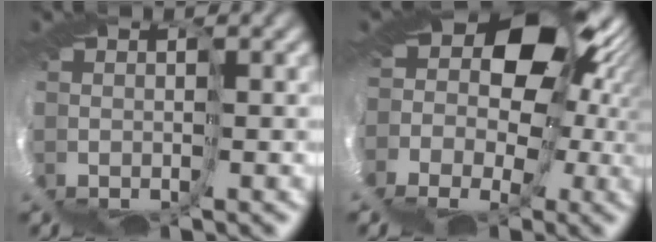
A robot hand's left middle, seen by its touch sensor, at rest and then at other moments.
{"total": 11.6, "force": [3.0, 7.4, 8.3], "torque": [-0.135, -0.005, 0.054]}